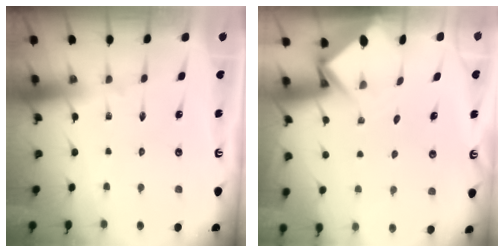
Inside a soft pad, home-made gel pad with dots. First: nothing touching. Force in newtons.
{"total": 3.2, "press": 3.2, "slide": 0.2}